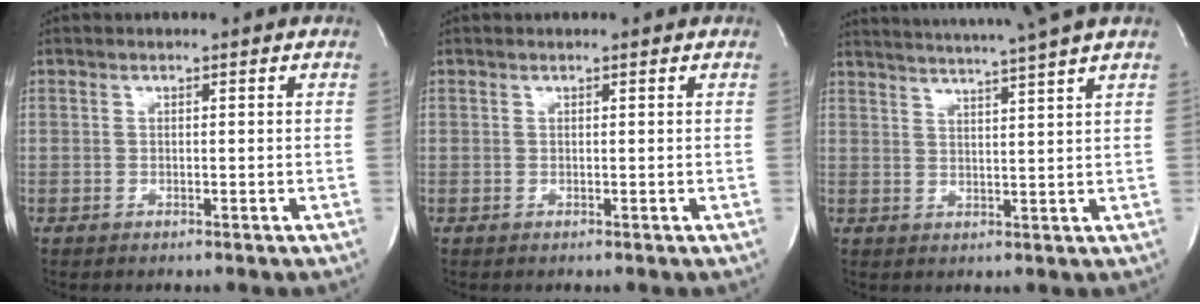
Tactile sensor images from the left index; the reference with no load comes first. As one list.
[{"total": 0.7, "force": [0.7, 0.1, 0.2], "torque": [-0.006, 0.005, 0.007]}, {"total": 11.9, "force": [10.5, -2.3, 5.1], "torque": [-0.089, -0.018, 0.141]}]